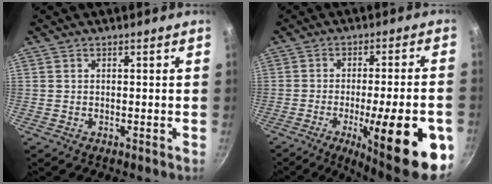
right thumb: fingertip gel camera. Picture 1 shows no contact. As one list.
[{"total": 22.3, "force": [-7.8, 5.8, 20.1], "torque": [-0.233, 0.003, -0.093]}]